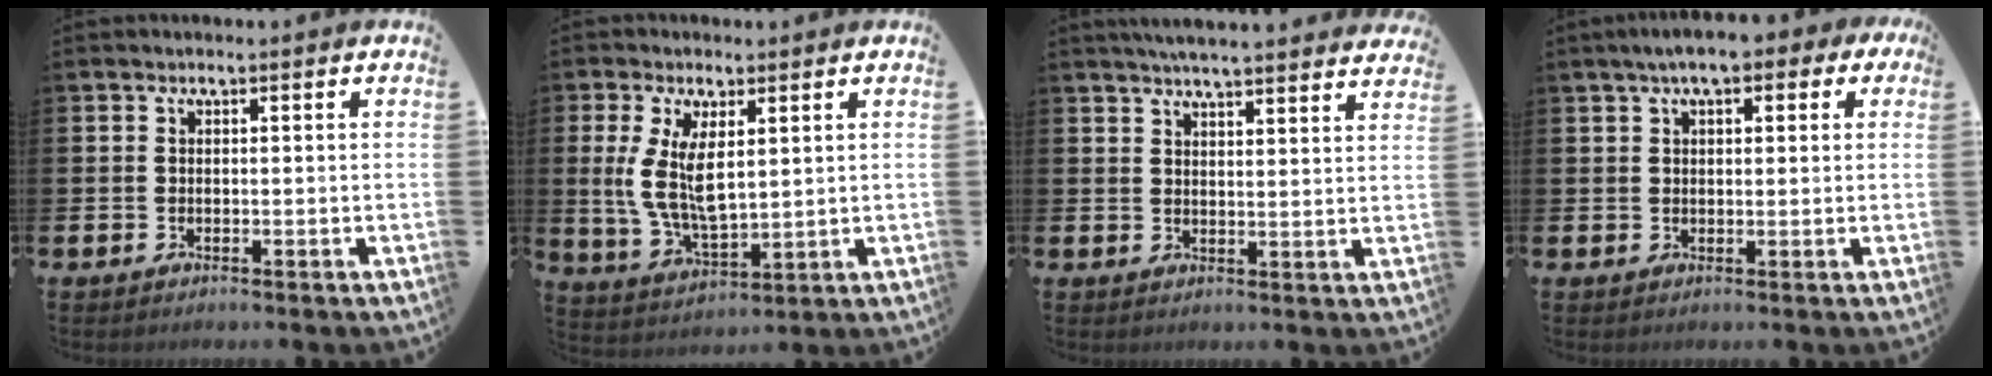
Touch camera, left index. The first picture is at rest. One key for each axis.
{"total": 7.7, "fx": 2.5, "fy": 3.4, "fz": 6.4, "tx": -0.134, "ty": -0.008, "tz": 0.044}
{"total": 5.1, "fx": 5.0, "fy": -0.1, "fz": 1.0, "tx": -0.028, "ty": -0.023, "tz": 0.090}
{"total": 5.3, "fx": 3.5, "fy": 2.2, "fz": 3.3, "tx": -0.059, "ty": 0.003, "tz": 0.058}